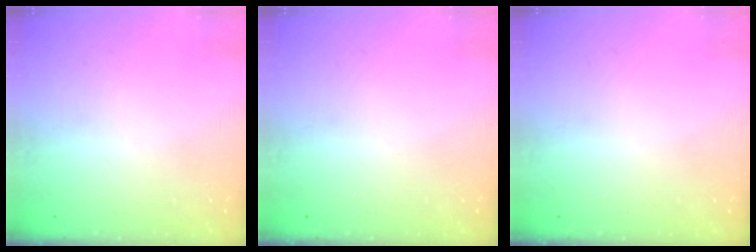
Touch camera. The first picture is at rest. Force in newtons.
{"total": 0.0}
{"total": 0.0}